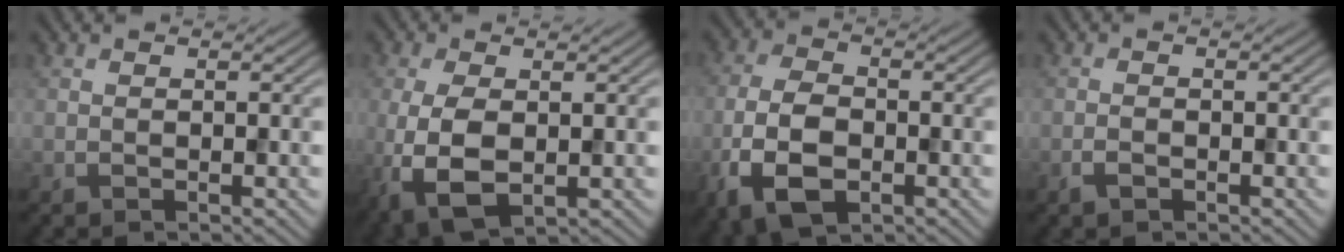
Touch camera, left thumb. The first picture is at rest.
{"total": 6.6, "force": [-1.2, 3.5, 5.5], "torque": [-0.136, -0.011, -0.020]}
{"total": 8.5, "force": [-3.3, 4.7, 6.2], "torque": [-0.148, -0.012, -0.073]}
{"total": 1.3, "force": [-0.9, 0.6, 0.8], "torque": [-0.017, 0.000, -0.018]}